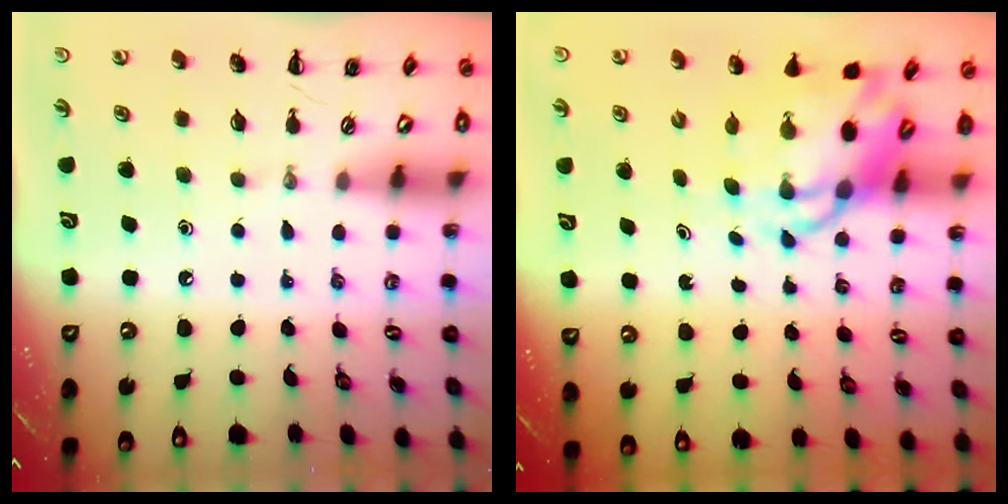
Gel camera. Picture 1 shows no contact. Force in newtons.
{"total": 7.9, "press": 7.6, "slide": 2.2}